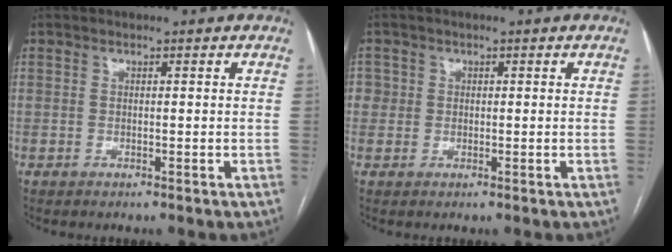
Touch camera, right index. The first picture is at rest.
{"total": 2.1, "force": [0.3, 2.0, 0.2], "torque": [0.010, 0.004, 0.004]}